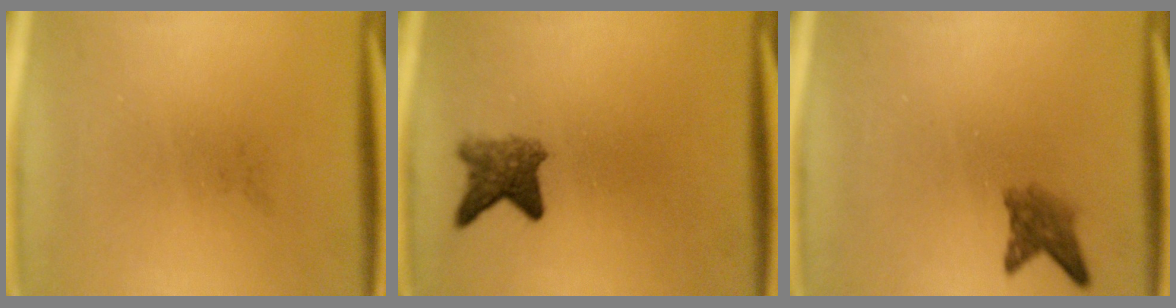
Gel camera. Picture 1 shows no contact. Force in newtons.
{"total": 3.9}
{"total": 2.9}